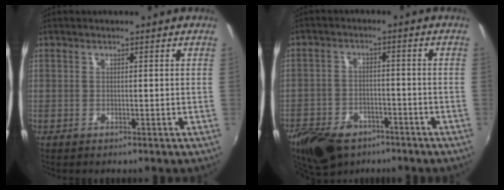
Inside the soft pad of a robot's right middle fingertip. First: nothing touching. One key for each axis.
{"total": 13.9, "fx": -9.4, "fy": 8.0, "fz": 6.4, "tx": -0.164, "ty": -0.012, "tz": -0.151}